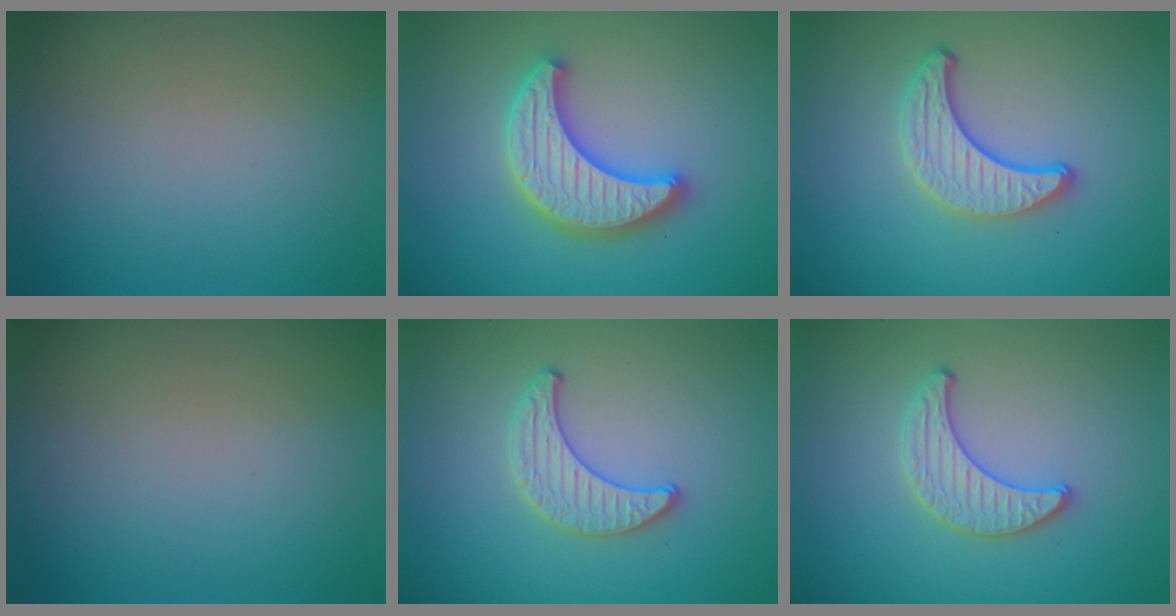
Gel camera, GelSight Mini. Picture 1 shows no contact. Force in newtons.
{"total": 5.3, "press": 5.2, "slide": 0.9}
{"total": 3.6, "press": 3.1, "slide": 1.8}
{"total": 0.0}
{"total": 2.0, "press": 2.0, "slide": 0.1}
{"total": 2.0, "press": 2.0, "slide": 0.1}